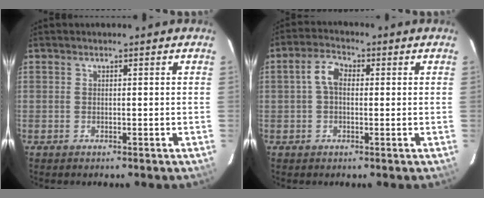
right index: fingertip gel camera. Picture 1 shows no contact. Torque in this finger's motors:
{"motor_torque": [0.25, 0.03, 0.30, 0.05]}